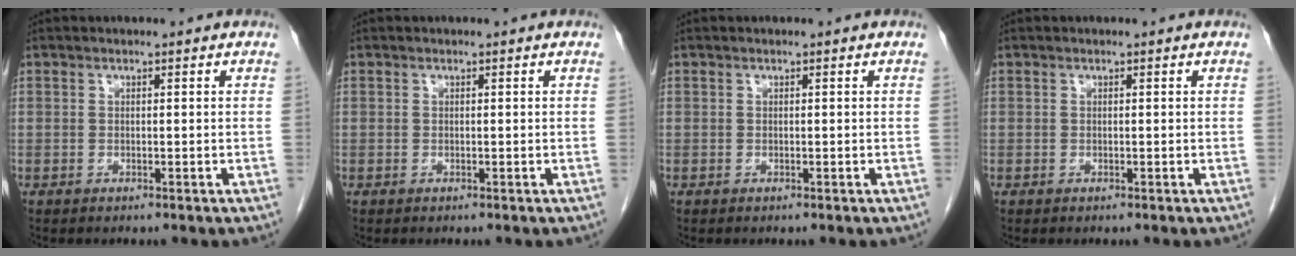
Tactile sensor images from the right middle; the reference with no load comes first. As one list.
[{"total": 0.0}, {"total": 0.0}, {"total": 0.0}]